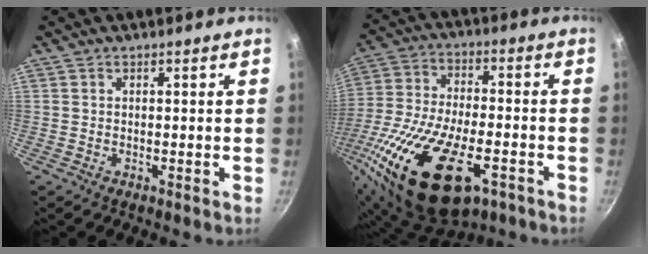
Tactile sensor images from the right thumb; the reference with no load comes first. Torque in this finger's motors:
{"motor_torque": [0.52, 1.11, 2.77, 0.00, 0.36]}